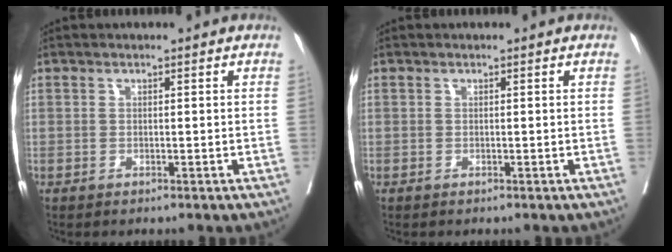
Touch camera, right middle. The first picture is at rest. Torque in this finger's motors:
{"motor_torque": [0.27, -0.21, 0.05, 0.00]}